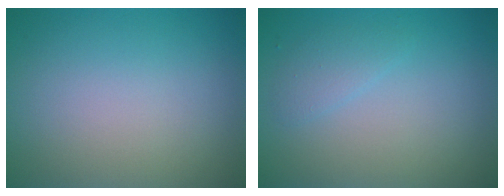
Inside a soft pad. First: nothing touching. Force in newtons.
{"total": 1.3, "press": 1.3, "slide": 0.0}